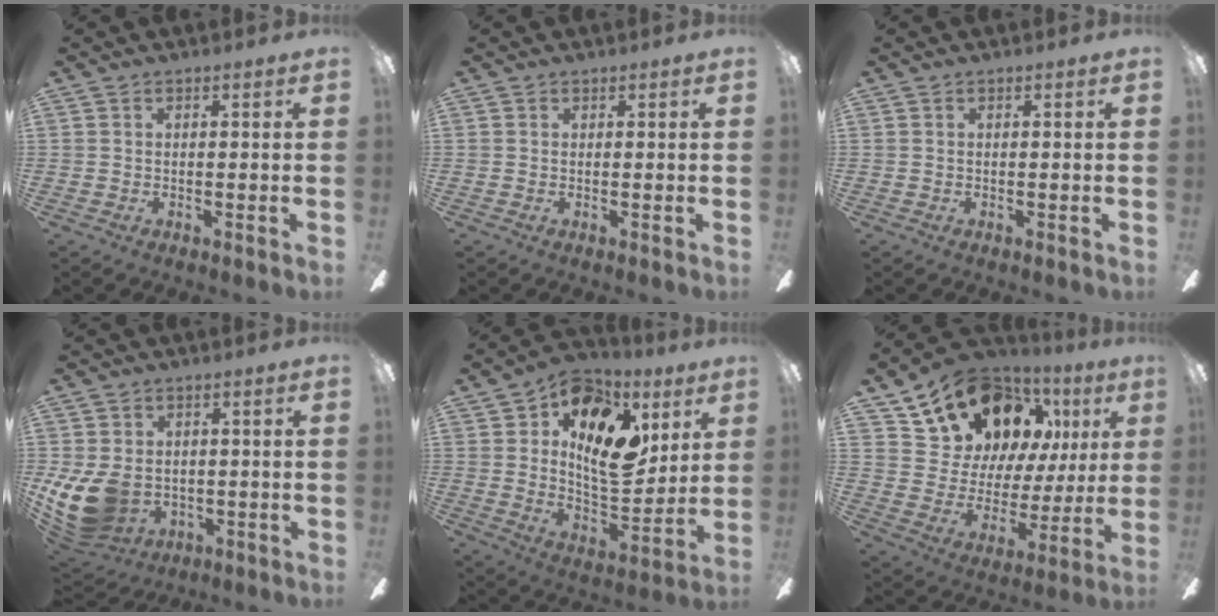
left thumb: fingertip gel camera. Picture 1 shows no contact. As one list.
[{"total": 0.0}, {"total": 0.0}, {"total": 12.6, "force": [-2.1, 9.8, 7.6], "torque": [-0.185, 0.005, -0.034]}, {"total": 18.1, "force": [7.5, 9.7, 13.3], "torque": [-0.188, -0.028, 0.131]}, {"total": 17.4, "force": [12.0, 10.5, 6.9], "torque": [-0.131, -0.075, 0.228]}]